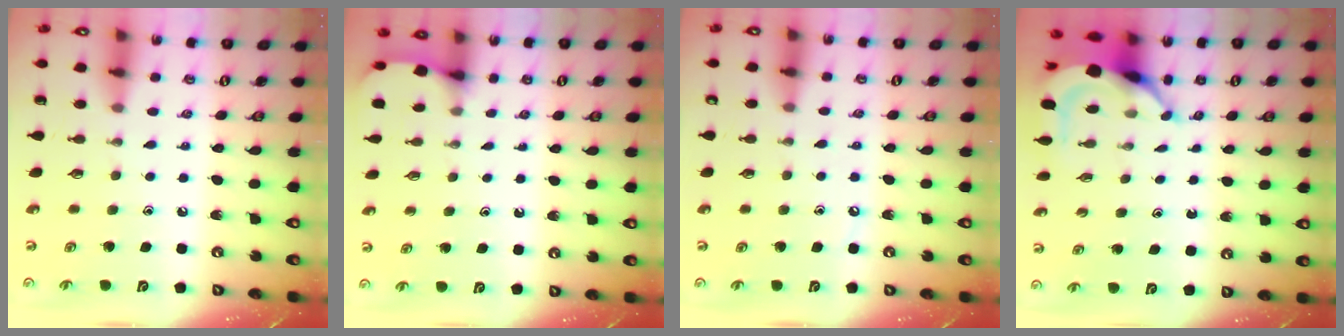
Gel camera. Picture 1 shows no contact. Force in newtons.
{"total": 2.2, "press": 2.2, "slide": 0.3}
{"total": 3.0, "press": 3.0, "slide": 0.4}
{"total": 6.1, "press": 6.0, "slide": 0.5}